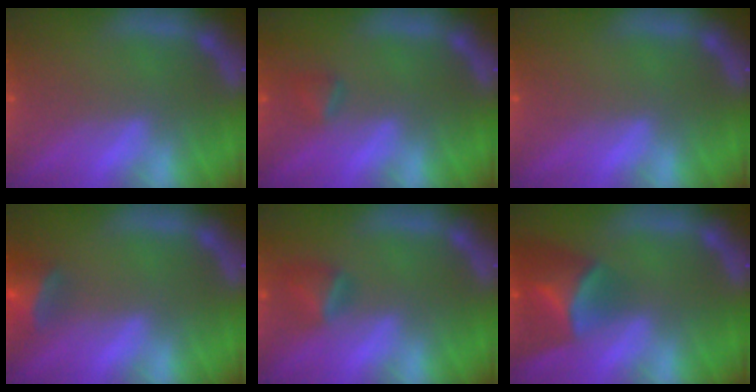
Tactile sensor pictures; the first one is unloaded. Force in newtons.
{"total": 1.4}
{"total": 0.0}
{"total": 4.0}
{"total": 2.4}
{"total": 6.0}